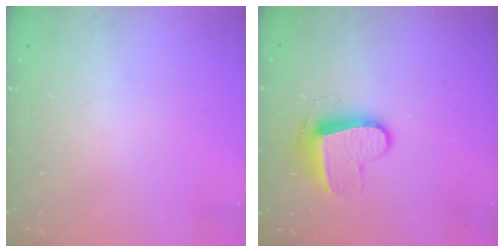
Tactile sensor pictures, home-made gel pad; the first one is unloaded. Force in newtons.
{"total": 11.2, "press": 11.1, "slide": 0.8}